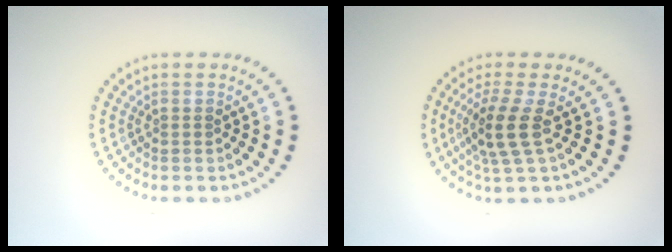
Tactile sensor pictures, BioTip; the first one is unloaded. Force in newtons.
{"total": 3.4, "press": 2.6, "slide": 2.1}